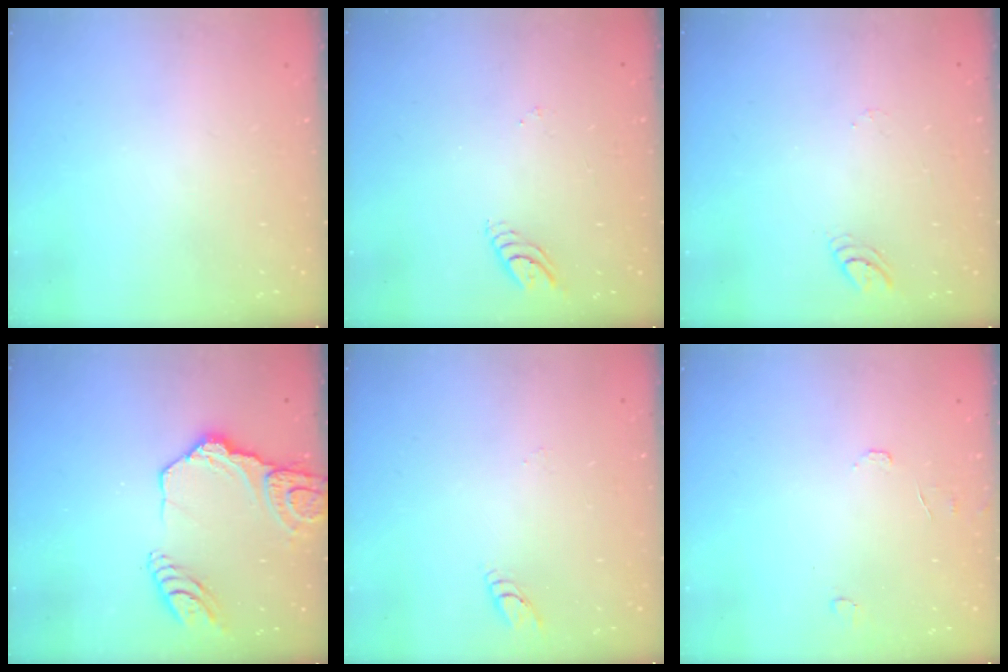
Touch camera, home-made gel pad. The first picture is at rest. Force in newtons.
{"total": 4.4, "press": 4.3, "slide": 0.4}
{"total": 4.5, "press": 4.5, "slide": 0.5}
{"total": 16.8, "press": 16.8, "slide": 1.3}
{"total": 2.8, "press": 2.8, "slide": 0.3}
{"total": 6.6, "press": 6.6, "slide": 0.5}